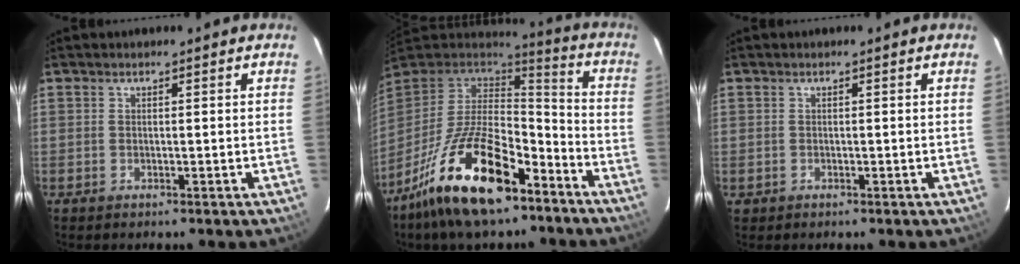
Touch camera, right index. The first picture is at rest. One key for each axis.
{"total": 22.1, "fx": -13.2, "fy": 9.3, "fz": 15.1, "tx": -0.297, "ty": -0.015, "tz": -0.225}
{"total": 0.9, "fx": -0.3, "fy": 0.9, "fz": 0.0, "tx": 0.000, "ty": 0.002, "tz": -0.002}